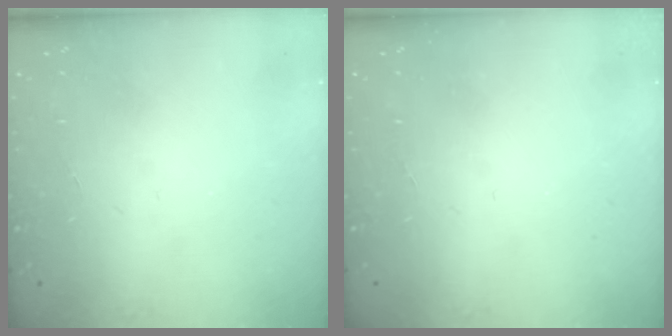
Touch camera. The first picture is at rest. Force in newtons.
{"total": 0.0}